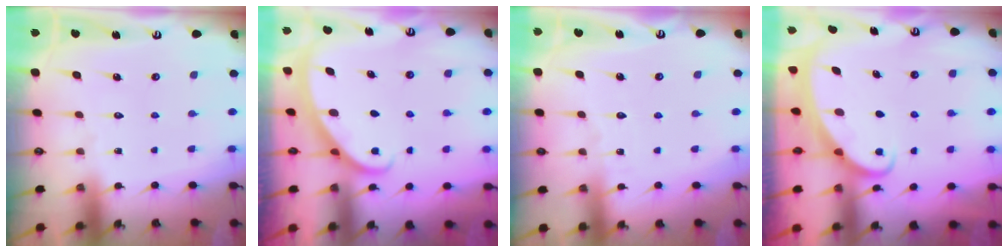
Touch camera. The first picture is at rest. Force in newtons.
{"total": 1.9, "press": 1.9, "slide": 0.1}
{"total": 3.0, "press": 3.0, "slide": 0.3}
{"total": 2.0, "press": 2.0, "slide": 0.1}